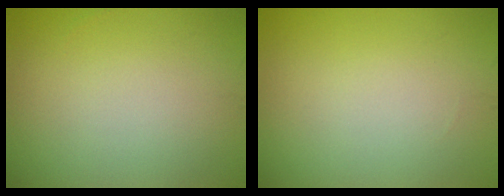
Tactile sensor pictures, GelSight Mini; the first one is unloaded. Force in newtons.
{"total": 0.0}